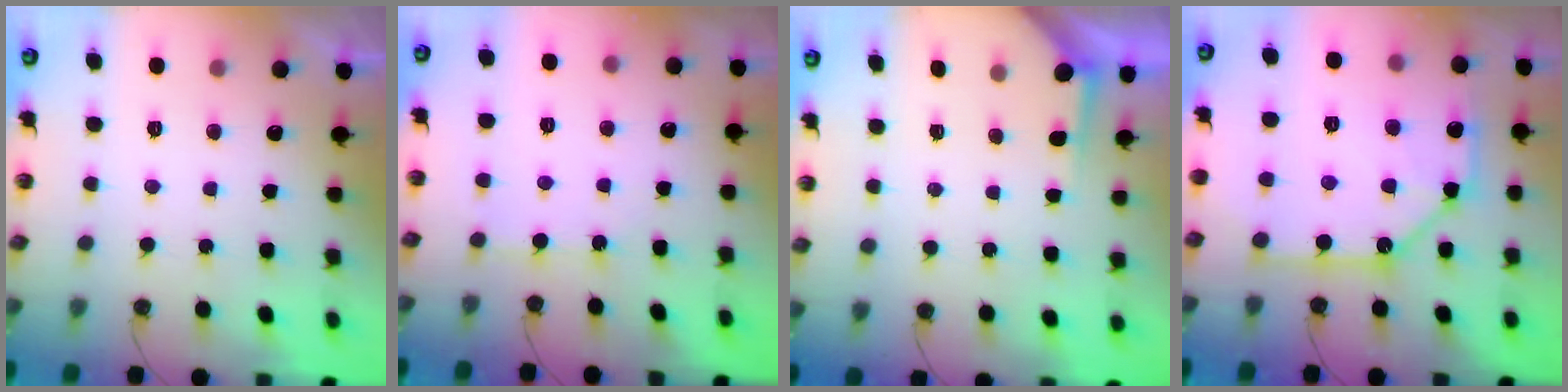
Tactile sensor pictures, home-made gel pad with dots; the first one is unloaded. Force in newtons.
{"total": 3.4, "press": 3.4, "slide": 0.4}
{"total": 2.5, "press": 2.5, "slide": 0.3}
{"total": 15.6, "press": 15.6, "slide": 1.4}